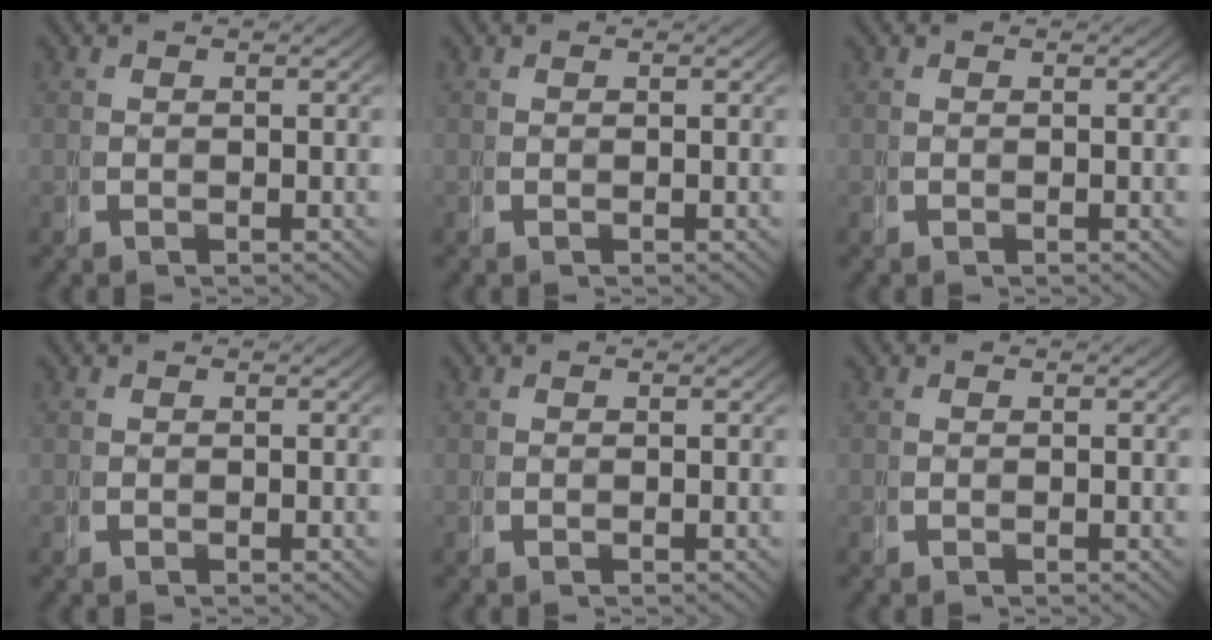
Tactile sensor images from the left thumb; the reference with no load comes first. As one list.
[{"total": 0.0}, {"total": 0.0}, {"total": 0.0}, {"total": 0.0}, {"total": 0.0}]